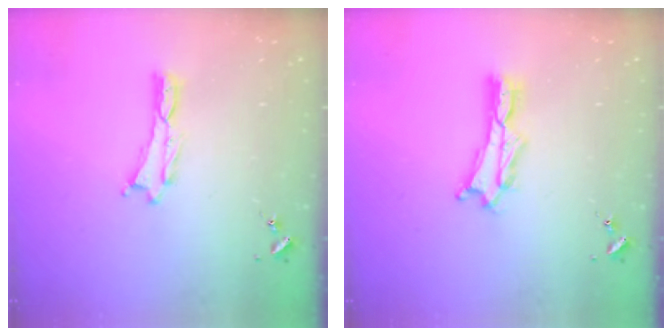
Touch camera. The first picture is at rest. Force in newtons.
{"total": 2.0, "press": 2.0, "slide": 0.3}